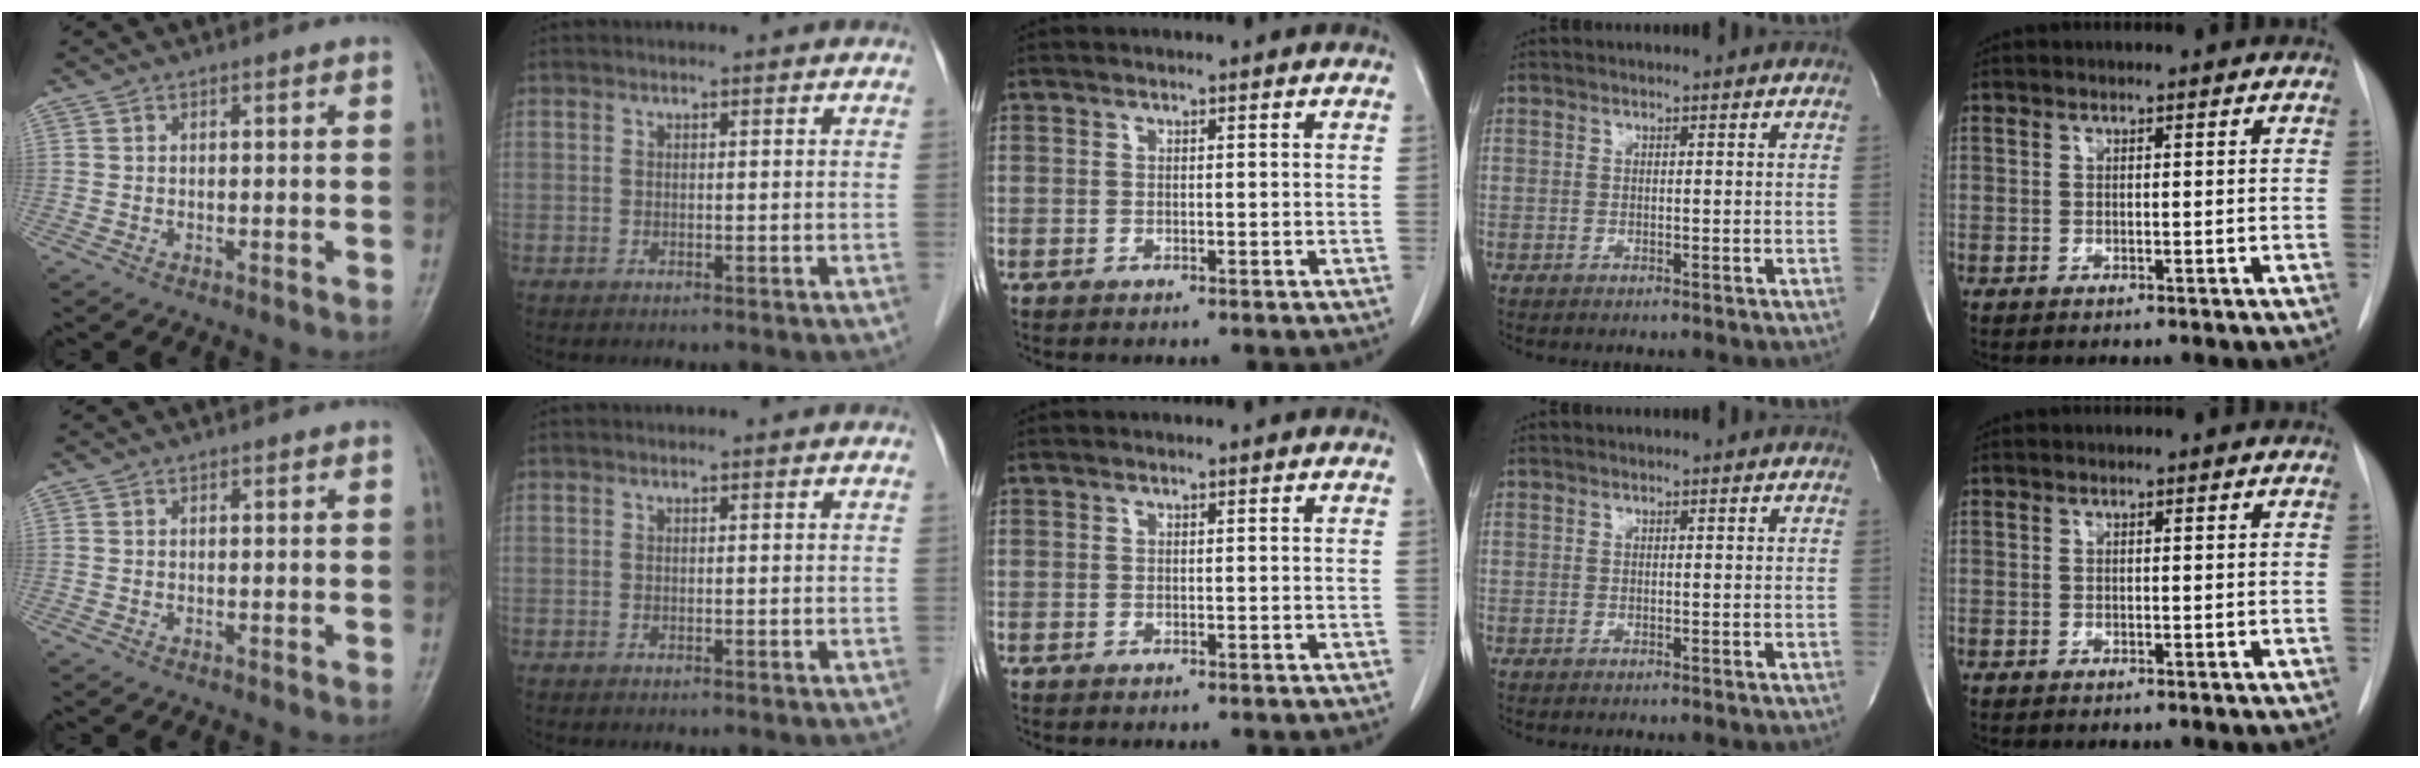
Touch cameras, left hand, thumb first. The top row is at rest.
{}